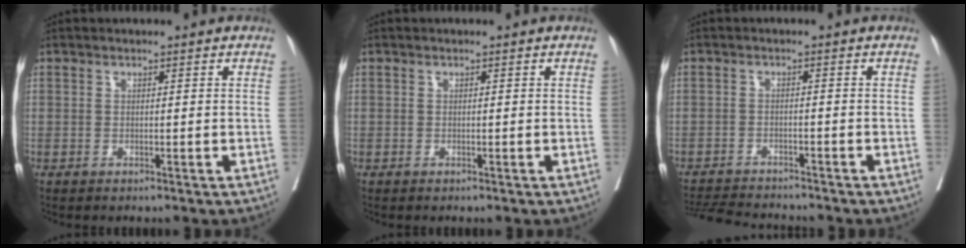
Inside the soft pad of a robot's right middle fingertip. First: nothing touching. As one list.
[{"total": 0.0}, {"total": 7.5, "force": [-7.2, 0.4, 1.9], "torque": [-0.029, -0.008, -0.117]}]